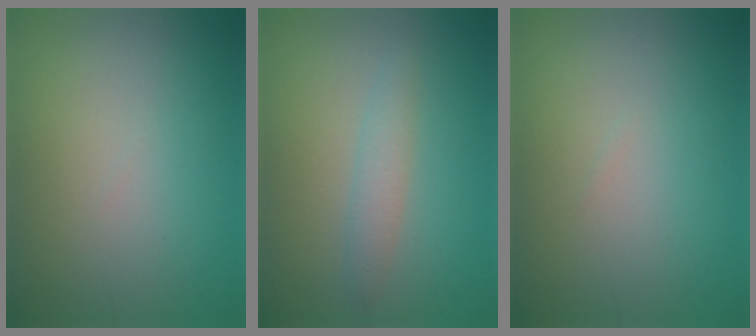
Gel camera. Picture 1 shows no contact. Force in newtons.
{"total": 1.8, "press": 1.8, "slide": 0.1}
{"total": 0.0}